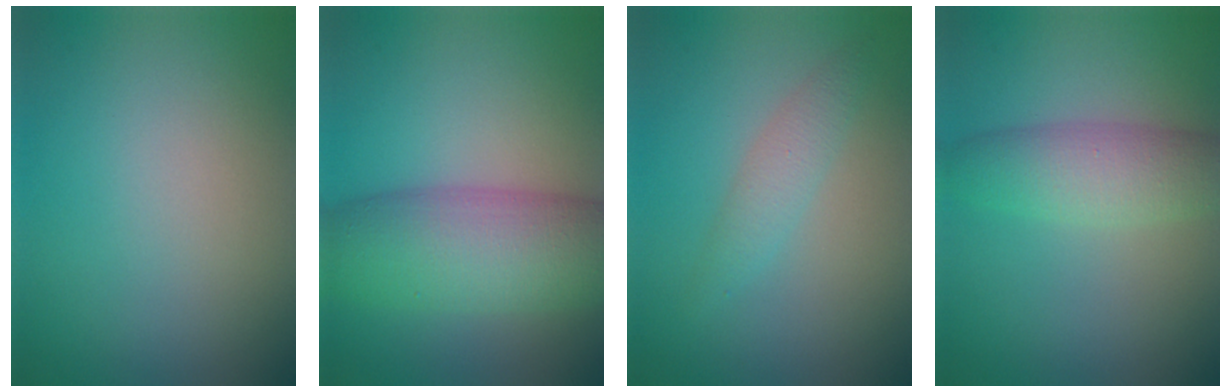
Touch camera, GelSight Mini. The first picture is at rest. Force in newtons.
{"total": 8.3, "press": 8.3, "slide": 0.1}
{"total": 1.8, "press": 1.8, "slide": 0.1}
{"total": 4.0, "press": 4.0, "slide": 0.0}